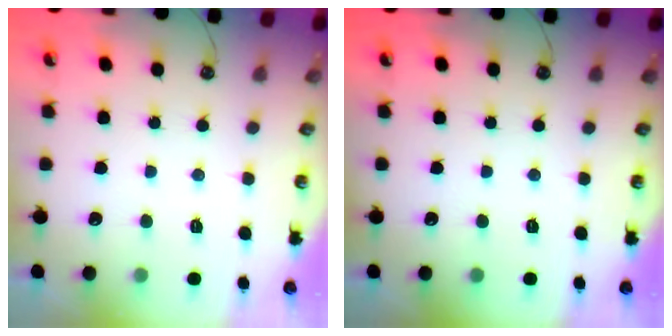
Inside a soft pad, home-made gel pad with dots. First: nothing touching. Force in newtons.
{"total": 0.0}